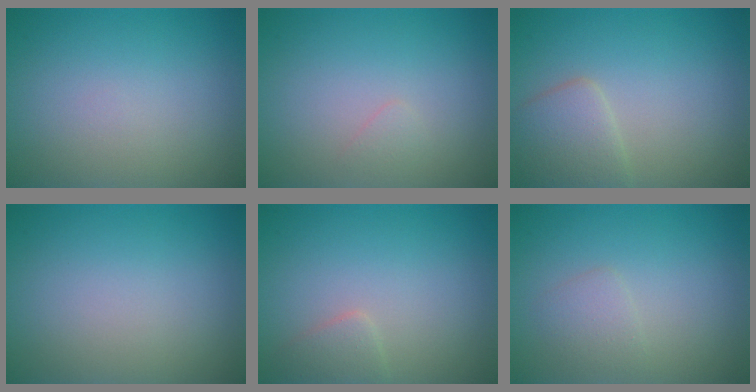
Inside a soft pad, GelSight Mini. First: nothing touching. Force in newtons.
{"total": 0.6, "press": 0.6, "slide": 0.1}
{"total": 2.9, "press": 2.9, "slide": 0.1}
{"total": 0.0}
{"total": 1.4, "press": 1.4, "slide": 0.1}
{"total": 1.4, "press": 1.4, "slide": 0.1}